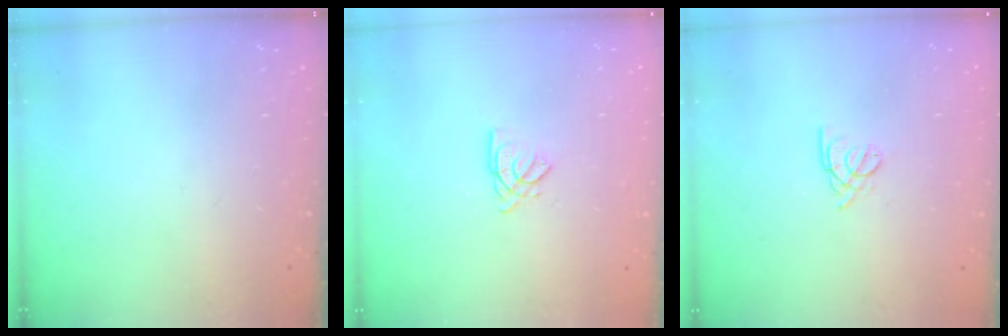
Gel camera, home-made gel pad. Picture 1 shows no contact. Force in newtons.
{"total": 2.6, "press": 2.6, "slide": 0.1}
{"total": 1.8, "press": 1.7, "slide": 0.5}